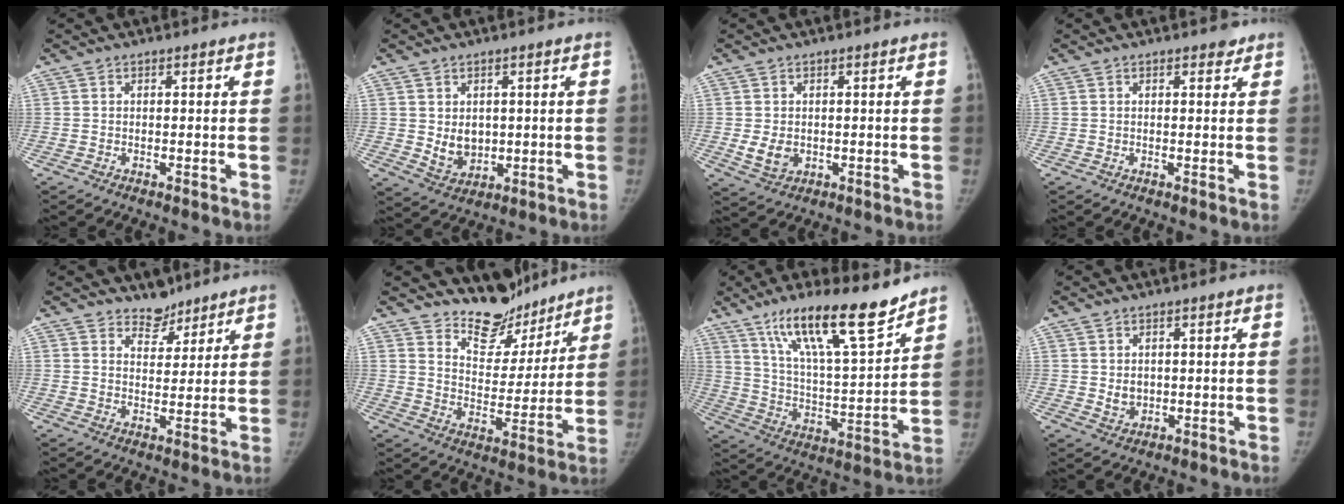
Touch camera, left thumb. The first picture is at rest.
{"total": 5.7, "force": [0.4, 4.5, 3.4], "torque": [-0.033, -0.012, 0.024]}
{"total": 4.0, "force": [-0.3, 3.1, 2.5], "torque": [-0.035, -0.006, 0.005]}
{"total": 1.3, "force": [0.9, 0.7, 0.5], "torque": [0.002, -0.005, 0.008]}
{"total": 4.7, "force": [4.0, 2.5, 0.4], "torque": [0.025, -0.031, 0.065]}
{"total": 11.5, "force": [10.3, 5.0, 1.6], "torque": [0.026, -0.093, 0.171]}
{"total": 19.6, "force": [13.8, 4.2, 13.3], "torque": [-0.197, -0.072, 0.241]}
{"total": 3.0, "force": [0.2, 2.5, 1.7], "torque": [-0.017, -0.005, 0.013]}